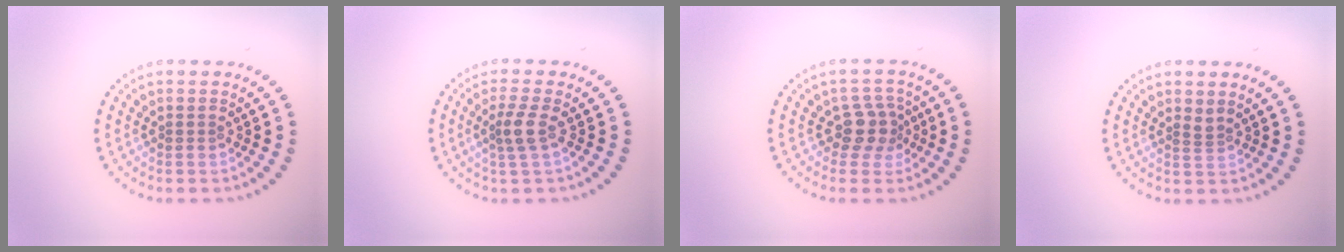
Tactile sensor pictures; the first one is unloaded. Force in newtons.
{"total": 2.2, "press": 1.6, "slide": 1.4}
{"total": 2.7, "press": 2.2, "slide": 1.6}
{"total": 0.6, "press": 0.3, "slide": 0.5}